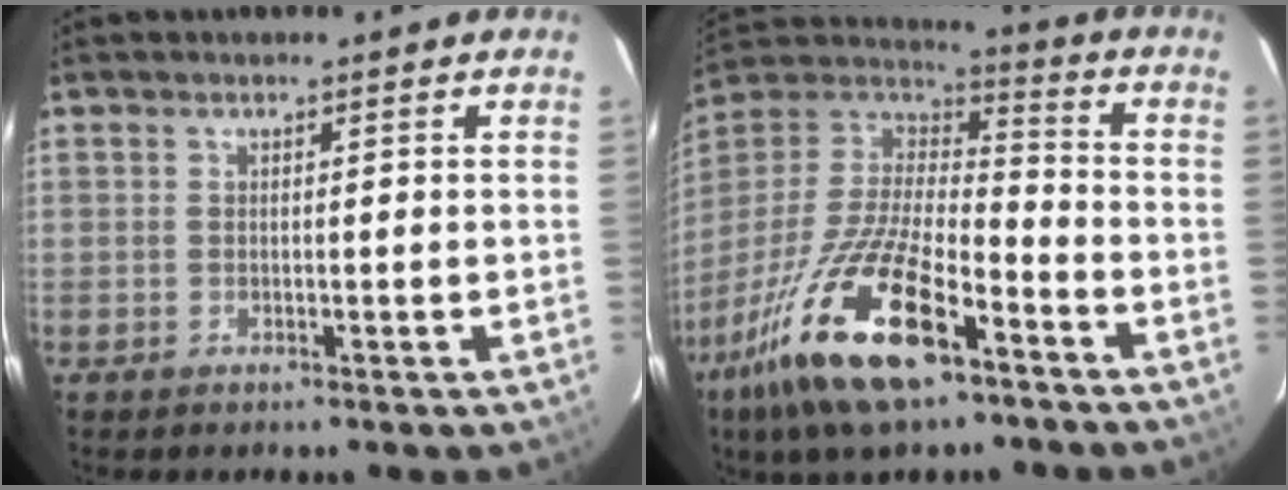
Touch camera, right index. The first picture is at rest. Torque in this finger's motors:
{"motor_torque": [1.13, -1.01, 1.06, 0.21]}